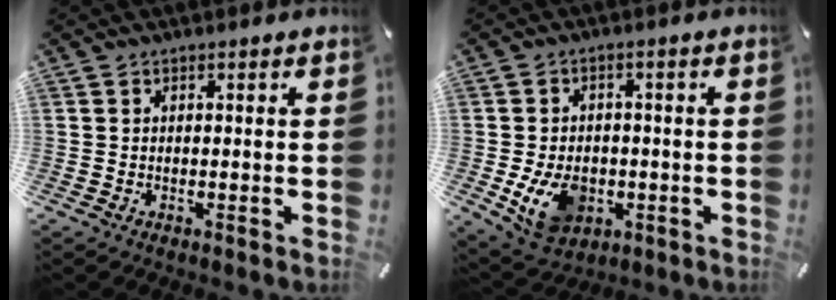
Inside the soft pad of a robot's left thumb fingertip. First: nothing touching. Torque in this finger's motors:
{"motor_torque": [0.94, 2.74, 0.44, -0.21, 0.34]}